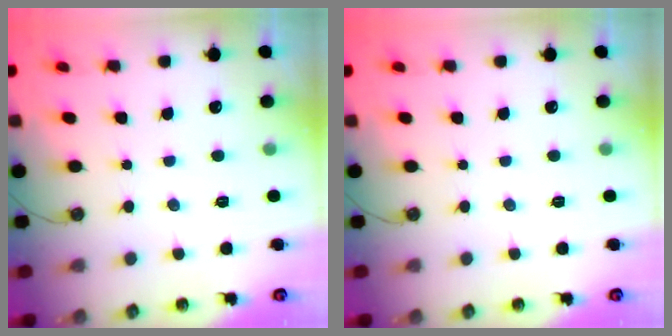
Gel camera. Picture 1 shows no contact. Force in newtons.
{"total": 0.0}